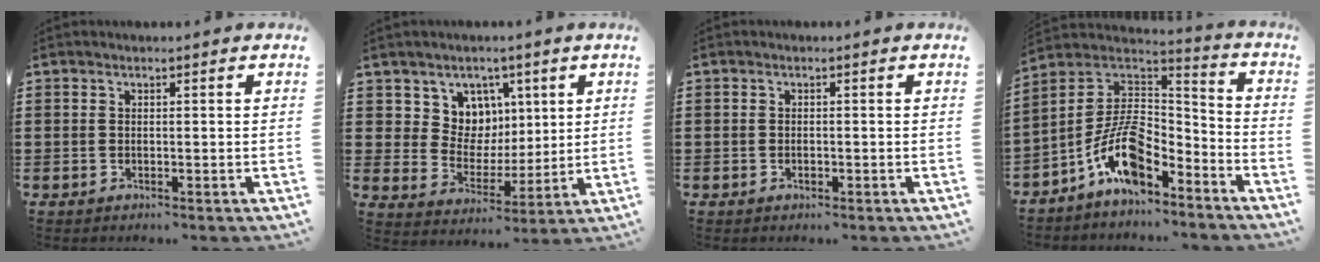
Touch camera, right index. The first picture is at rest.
{"total": 7.4, "force": [3.6, 6.3, 0.9], "torque": [-0.056, -0.018, 0.069]}
{"total": 0.8, "force": [-0.3, 0.5, 0.6], "torque": [-0.012, -0.002, -0.006]}
{"total": 11.5, "force": [-6.5, 5.0, 8.0], "torque": [-0.176, 0.007, -0.131]}